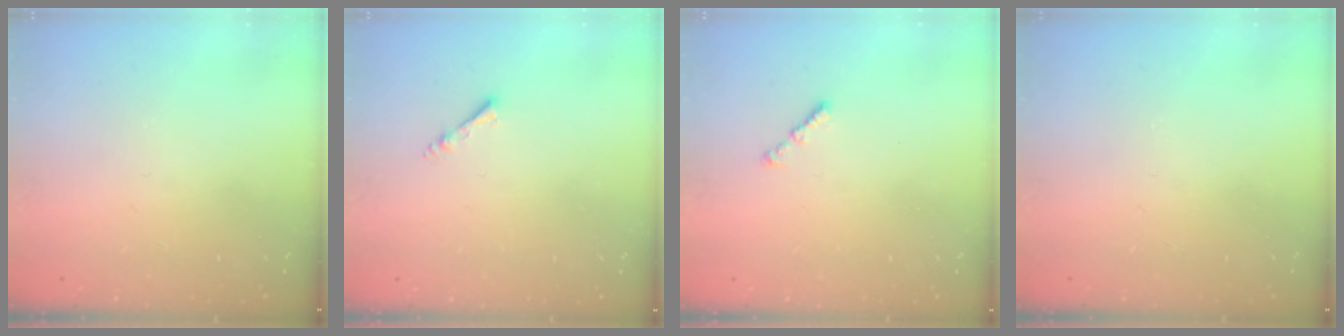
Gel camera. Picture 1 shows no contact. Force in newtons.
{"total": 2.2, "press": 2.1, "slide": 0.4}
{"total": 1.0, "press": 0.9, "slide": 0.5}
{"total": 0.0}